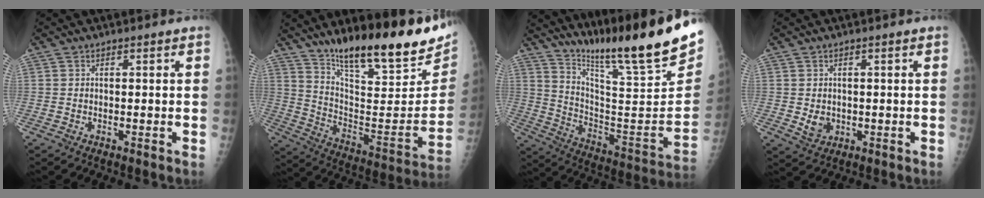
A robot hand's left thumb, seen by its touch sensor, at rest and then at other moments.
{"total": 26.7, "force": [19.2, 6.5, 17.4], "torque": [-0.234, -0.089, 0.302]}
{"total": 25.5, "force": [20.1, 0.9, 15.7], "torque": [-0.227, -0.136, 0.321]}
{"total": 3.0, "force": [-0.1, 2.4, 1.7], "torque": [-0.021, -0.004, 0.009]}